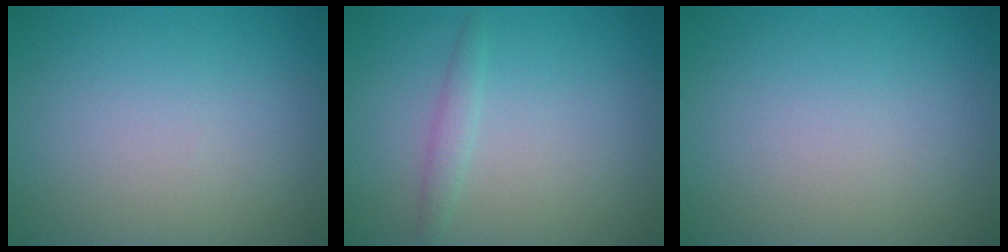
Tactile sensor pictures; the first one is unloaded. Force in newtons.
{"total": 1.2, "press": 1.2, "slide": 0.1}
{"total": 0.0}